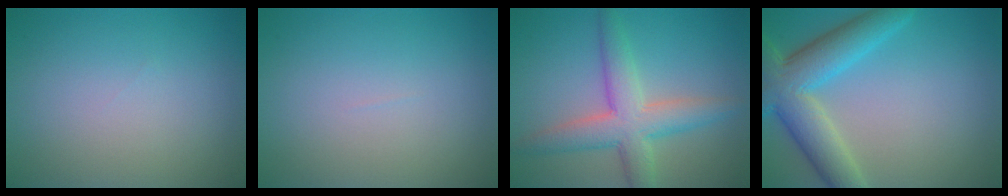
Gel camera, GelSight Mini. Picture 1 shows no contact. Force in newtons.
{"total": 0.0}
{"total": 5.6, "press": 5.5, "slide": 0.3}
{"total": 7.5, "press": 7.5, "slide": 0.5}